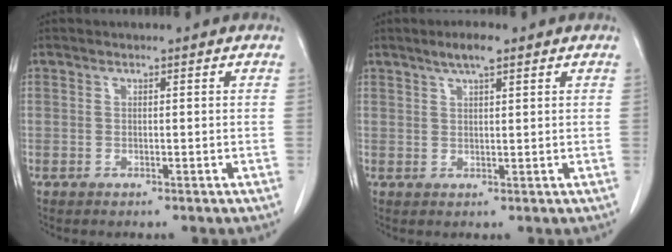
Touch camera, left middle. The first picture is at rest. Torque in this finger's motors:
{"motor_torque": [0.31, -0.26, 0.02, 0.01]}